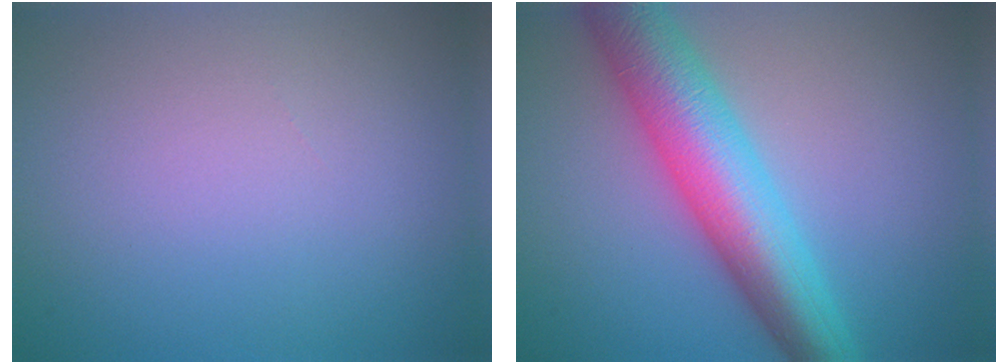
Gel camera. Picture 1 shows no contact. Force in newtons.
{"total": 9.1, "press": 9.1, "slide": 0.1}